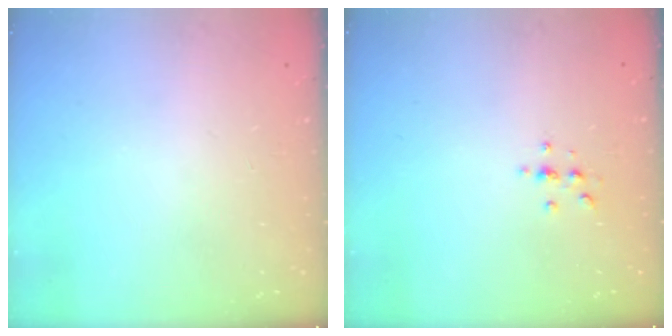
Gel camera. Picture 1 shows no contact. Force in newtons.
{"total": 2.2, "press": 2.1, "slide": 0.2}